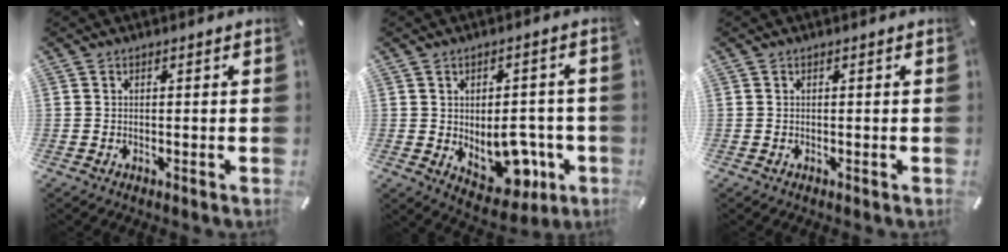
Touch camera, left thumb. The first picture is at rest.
{"total": 11.0, "force": [-2.1, 7.7, 7.6], "torque": [-0.082, -0.002, -0.024]}
{"total": 0.0}